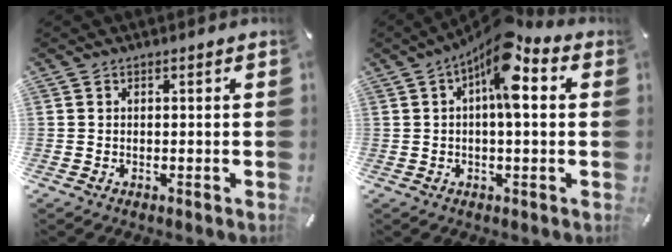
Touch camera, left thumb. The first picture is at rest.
{"total": 10.6, "force": [3.2, 3.8, 9.4], "torque": [-0.148, -0.016, 0.052]}